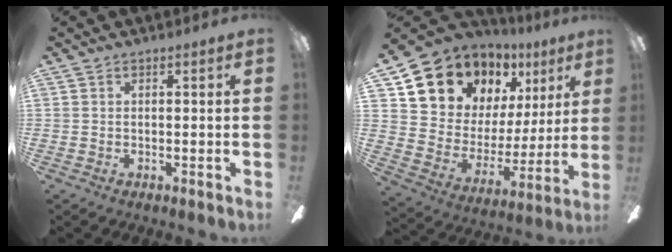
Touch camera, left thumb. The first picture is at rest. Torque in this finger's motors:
{"motor_torque": [2.17, 2.18, 1.20, -1.57, 0.15]}